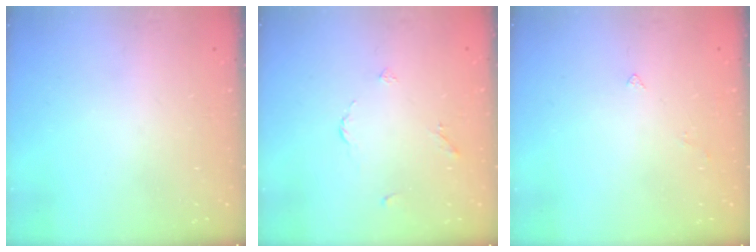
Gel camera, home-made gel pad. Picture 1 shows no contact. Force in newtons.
{"total": 3.3, "press": 3.2, "slide": 0.5}
{"total": 0.8, "press": 0.7, "slide": 0.4}